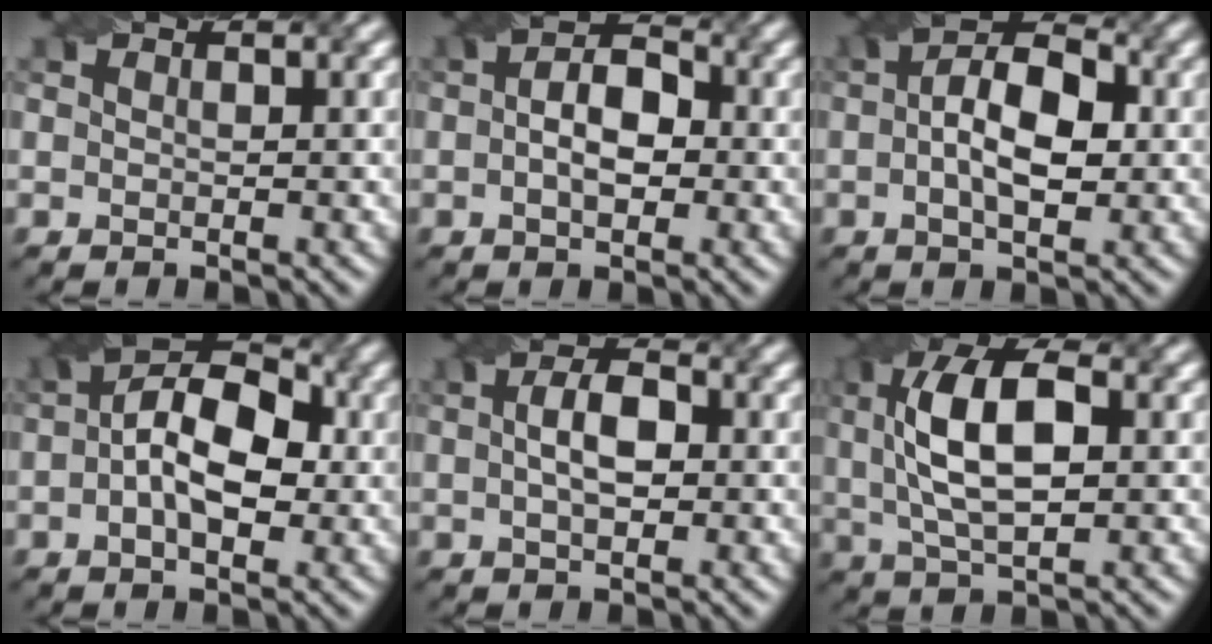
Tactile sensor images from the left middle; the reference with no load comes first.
{"total": 3.8, "force": [-0.8, 2.4, 2.7], "torque": [-0.031, 0.008, -0.004]}
{"total": 5.6, "force": [-0.5, 3.0, 4.7], "torque": [-0.067, 0.015, -0.001]}
{"total": 6.9, "force": [-0.4, 4.0, 5.6], "torque": [-0.080, 0.019, -0.002]}
{"total": 2.8, "force": [-0.5, 1.6, 2.2], "torque": [-0.033, 0.008, 0.002]}
{"total": 7.2, "force": [0.5, 3.5, 6.3], "torque": [-0.122, 0.015, 0.019]}